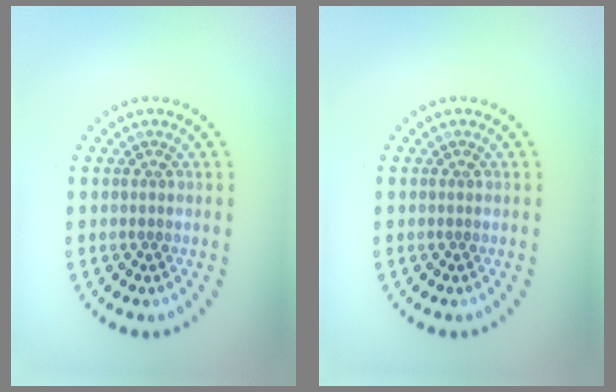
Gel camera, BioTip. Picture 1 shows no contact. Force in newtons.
{"total": 0.0}